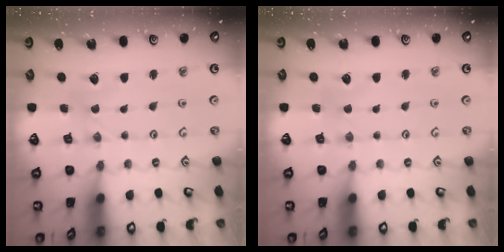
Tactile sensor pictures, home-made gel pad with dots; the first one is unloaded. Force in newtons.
{"total": 1.8, "press": 1.7, "slide": 0.4}